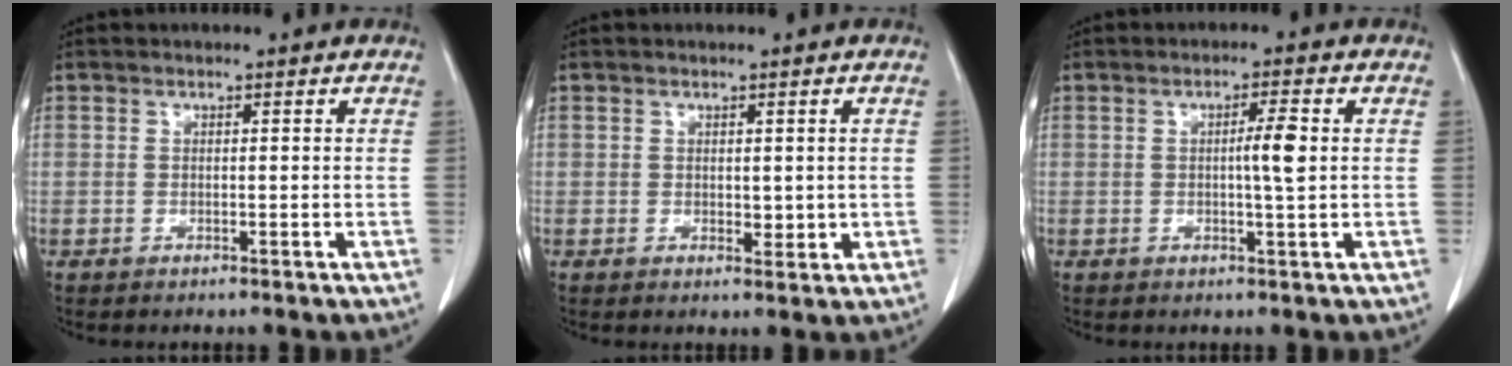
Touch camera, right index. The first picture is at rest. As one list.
[{"total": 1.9, "force": [0.1, 1.1, 1.6], "torque": [-0.017, -0.005, 0.006]}, {"total": 3.6, "force": [0.2, -0.1, 3.6], "torque": [-0.059, -0.002, 0.003]}]